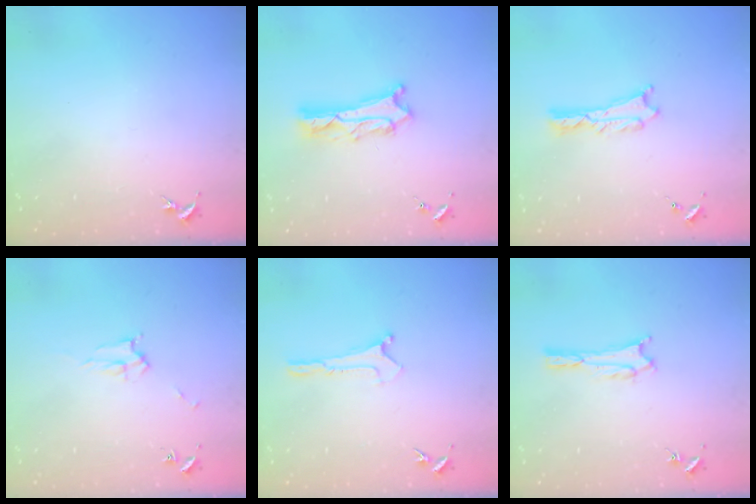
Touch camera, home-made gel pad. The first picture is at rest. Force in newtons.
{"total": 6.1, "press": 6.1, "slide": 0.5}
{"total": 0.7, "press": 0.6, "slide": 0.2}
{"total": 2.3, "press": 2.3, "slide": 0.3}
{"total": 0.0}
{"total": 1.6, "press": 1.6, "slide": 0.2}